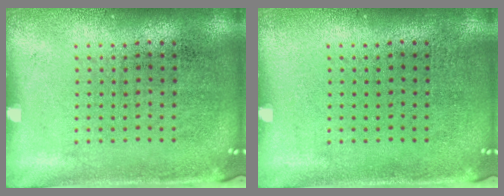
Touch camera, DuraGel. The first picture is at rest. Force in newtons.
{"total": 0.0}